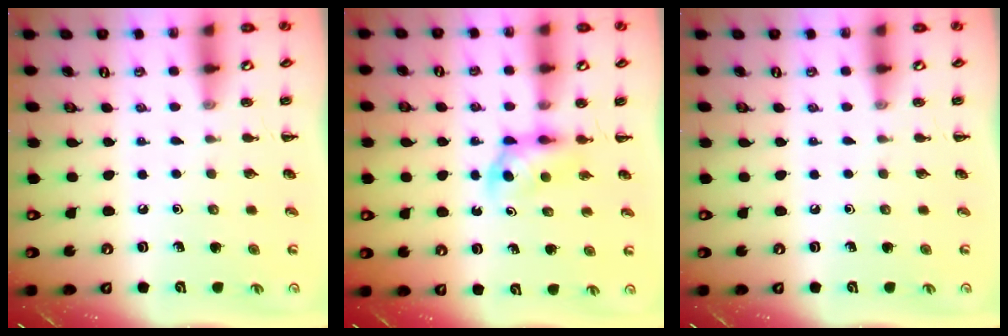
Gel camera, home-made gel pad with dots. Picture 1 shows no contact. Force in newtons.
{"total": 3.8, "press": 3.7, "slide": 1.0}
{"total": 0.0}